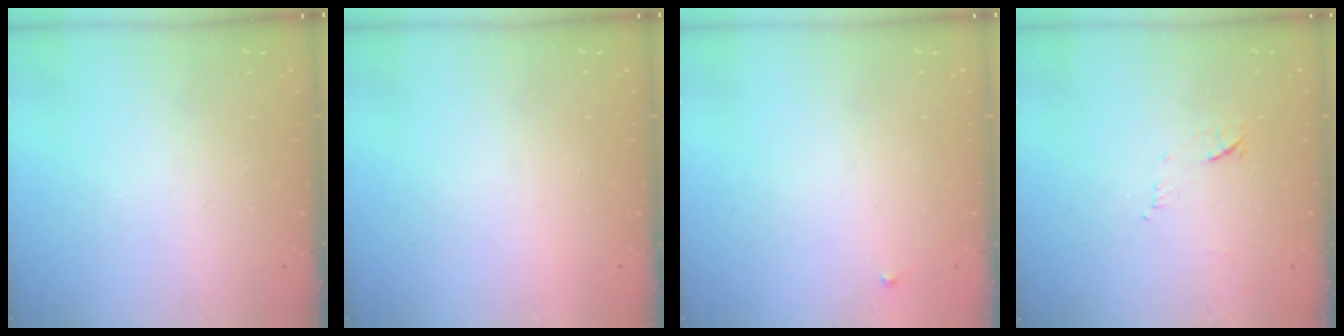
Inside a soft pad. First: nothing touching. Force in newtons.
{"total": 1.5, "press": 1.5, "slide": 0.1}
{"total": 3.3, "press": 3.3, "slide": 0.5}
{"total": 7.6, "press": 7.6, "slide": 0.9}